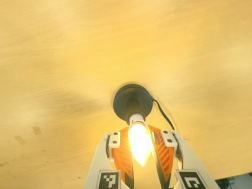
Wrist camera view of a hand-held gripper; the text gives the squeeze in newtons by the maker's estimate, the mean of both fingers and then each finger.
{"total": 15.8, "left": 15.3, "right": 16.2}